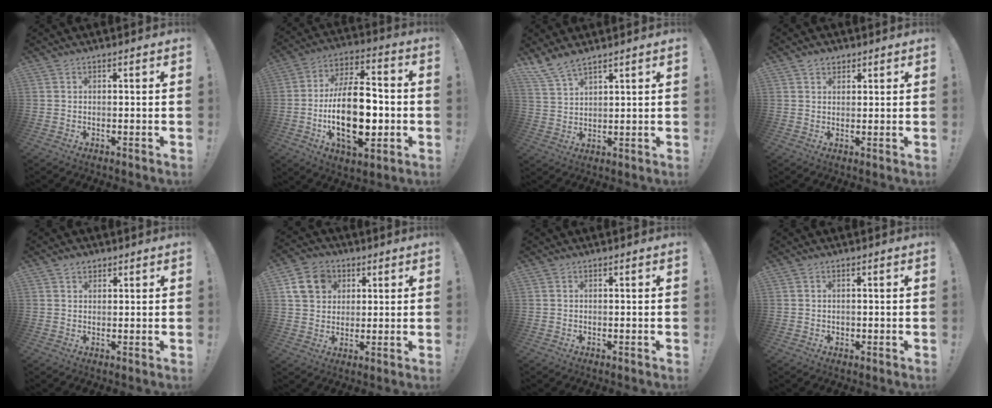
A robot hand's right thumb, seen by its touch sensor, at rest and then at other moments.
{"total": 23.0, "force": [-4.0, 11.9, 19.3], "torque": [-0.351, 0.008, -0.065]}
{"total": 6.3, "force": [5.5, 1.8, 2.7], "torque": [-0.063, -0.025, 0.106]}
{"total": 2.9, "force": [1.9, 2.1, 0.8], "torque": [-0.011, -0.005, 0.035]}
{"total": 2.4, "force": [1.6, 1.7, 0.7], "torque": [-0.007, -0.006, 0.029]}
{"total": 11.3, "force": [4.5, 9.3, 4.5], "torque": [-0.066, -0.011, 0.094]}
{"total": 0.0}
{"total": 0.7, "force": [-0.1, 0.7, 0.2], "torque": [-0.007, 0.005, -0.002]}